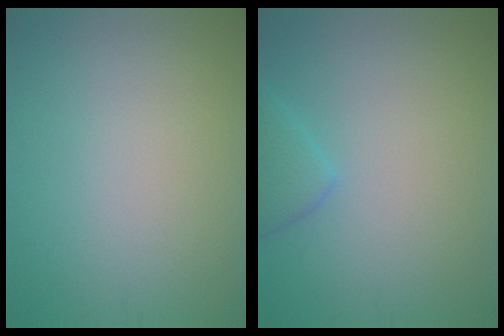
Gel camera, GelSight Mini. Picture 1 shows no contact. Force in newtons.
{"total": 2.0, "press": 1.9, "slide": 0.2}